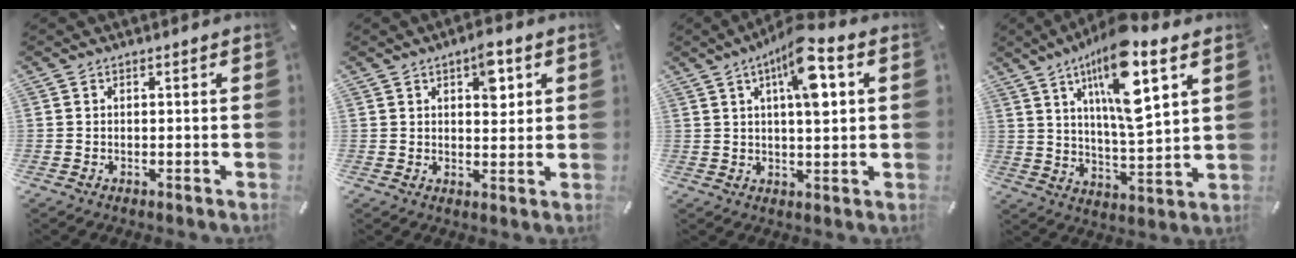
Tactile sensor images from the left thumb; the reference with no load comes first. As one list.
[{"total": 6.6, "force": [3.0, 3.6, 4.7], "torque": [-0.044, -0.014, 0.042]}, {"total": 10.7, "force": [3.9, 3.0, 9.5], "torque": [-0.160, -0.005, 0.063]}, {"total": 16.2, "force": [8.4, 4.5, 13.1], "torque": [-0.225, -0.036, 0.132]}]